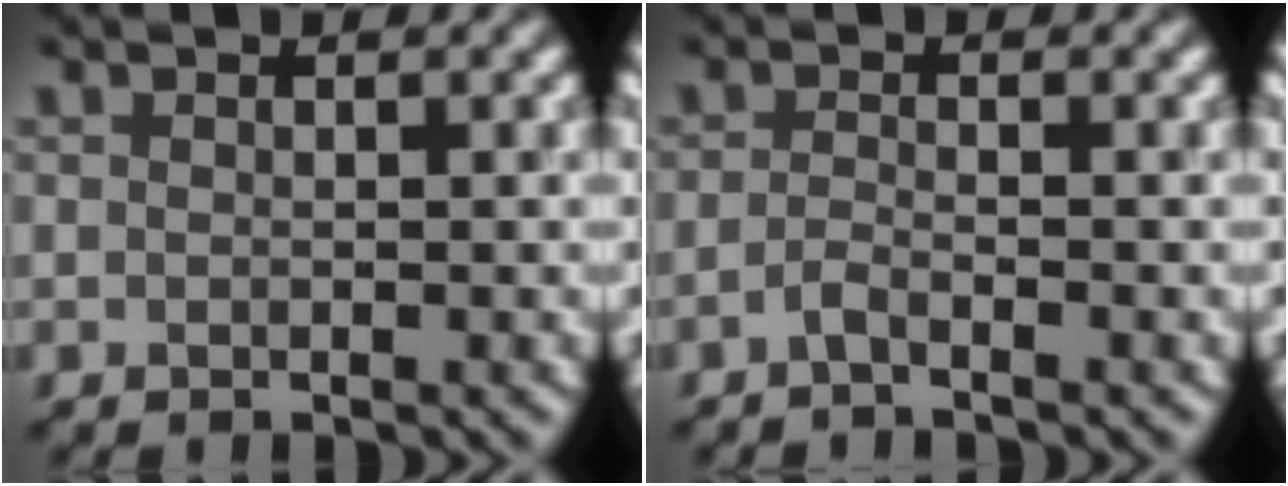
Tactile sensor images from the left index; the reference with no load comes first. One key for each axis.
{"total": 1.2, "fx": -0.8, "fy": 0.1, "fz": 0.8, "tx": -0.015, "ty": 0.003, "tz": -0.023}